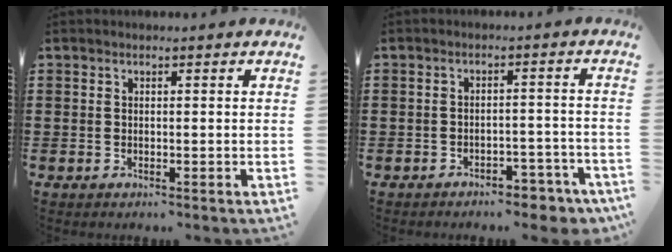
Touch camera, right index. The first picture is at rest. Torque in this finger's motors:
{"motor_torque": [0.26, 0.51, 0.34, 0.05]}